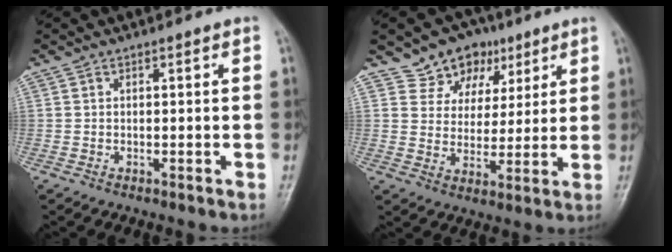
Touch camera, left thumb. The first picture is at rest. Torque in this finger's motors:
{"motor_torque": [0.04, 0.17, -0.38, -0.15, 0.00]}